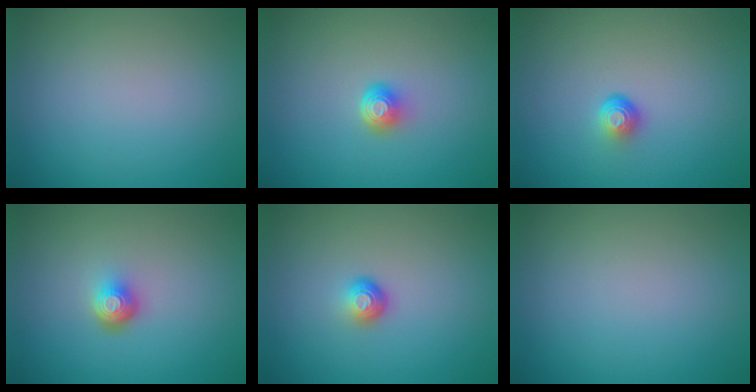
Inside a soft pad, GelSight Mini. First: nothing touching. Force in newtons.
{"total": 2.0, "press": 1.3, "slide": 1.5}
{"total": 1.9, "press": 1.1, "slide": 1.5}
{"total": 2.3, "press": 1.4, "slide": 1.8}
{"total": 1.6, "press": 1.1, "slide": 1.2}
{"total": 0.0}